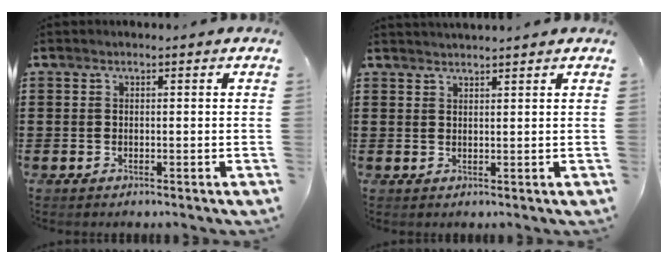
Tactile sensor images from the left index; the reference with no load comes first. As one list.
[{"total": 1.4, "force": [1.4, -0.2, 0.0], "torque": [-0.003, 0.000, 0.028]}]